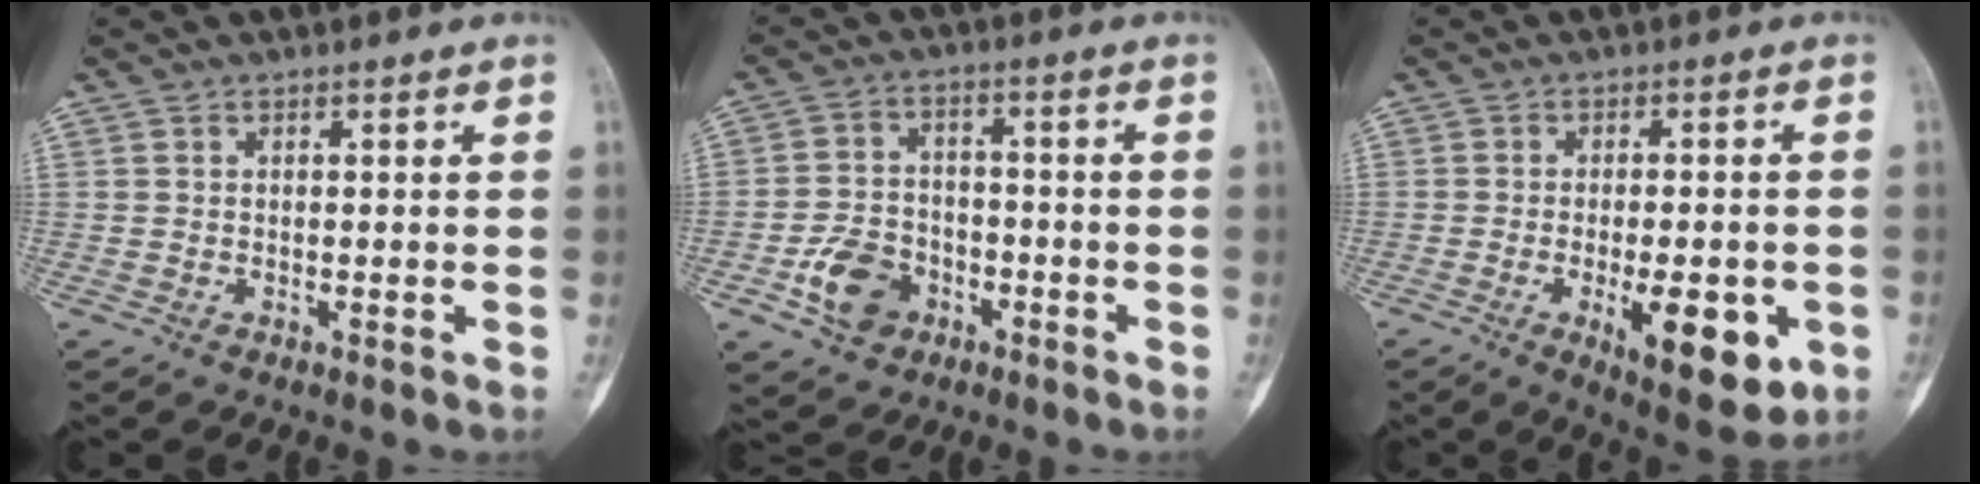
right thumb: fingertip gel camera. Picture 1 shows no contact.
{"total": 8.9, "force": [-3.9, 6.6, 4.5], "torque": [-0.063, 0.024, -0.067]}
{"total": 12.6, "force": [-4.0, 4.9, 10.9], "torque": [-0.135, -0.005, -0.046]}